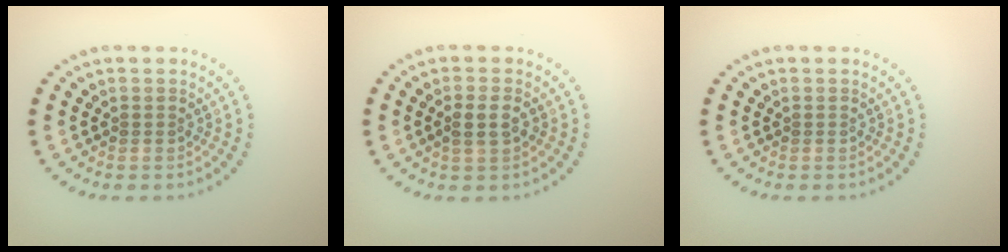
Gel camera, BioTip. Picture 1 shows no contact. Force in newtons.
{"total": 2.1, "press": 2.0, "slide": 0.7}
{"total": 0.0}